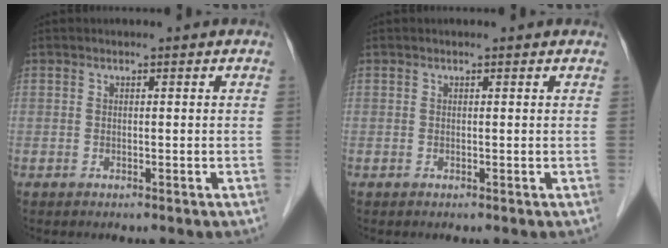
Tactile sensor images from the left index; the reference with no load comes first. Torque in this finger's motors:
{"motor_torque": [-0.17, 0.13, -0.36, 0.00]}